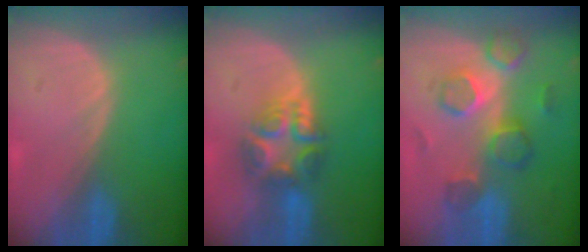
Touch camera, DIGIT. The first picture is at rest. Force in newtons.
{"total": 7.6, "press": 6.5, "slide": 3.8}
{"total": 8.0, "press": 7.8, "slide": 1.8}